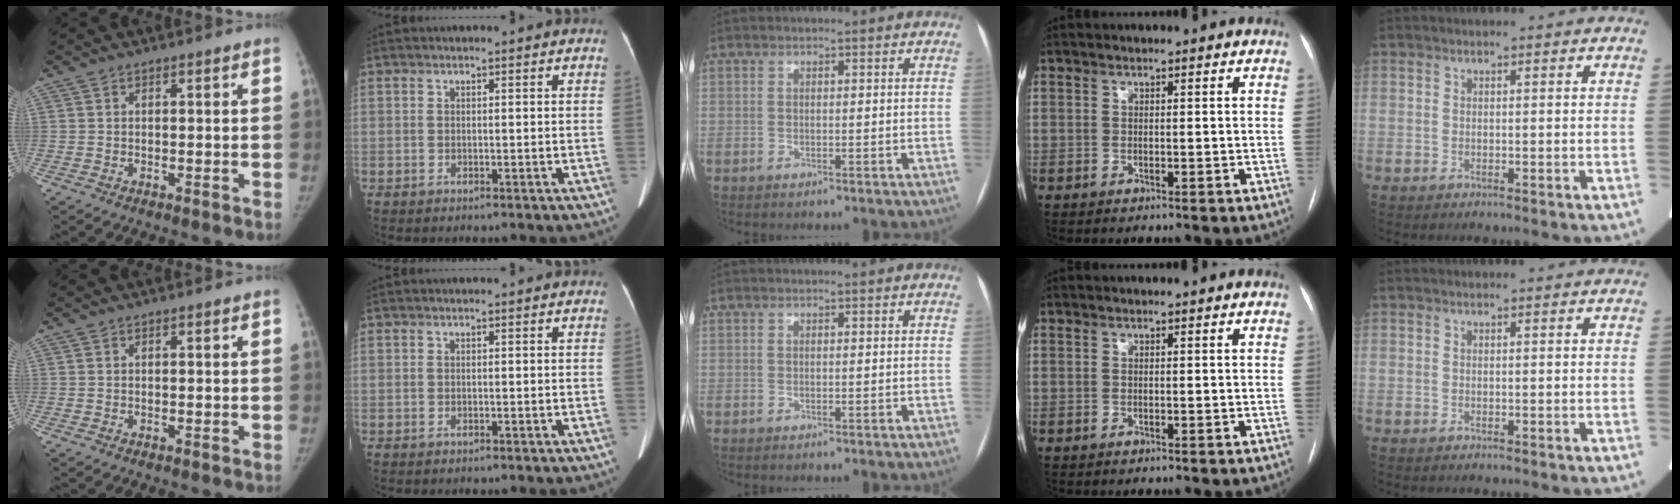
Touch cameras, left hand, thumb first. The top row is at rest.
{}